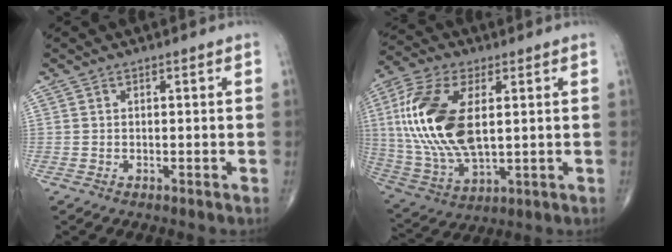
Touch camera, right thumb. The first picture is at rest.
{"total": 20.0, "force": [3.2, 10.2, 16.9], "torque": [-0.362, -0.011, 0.063]}